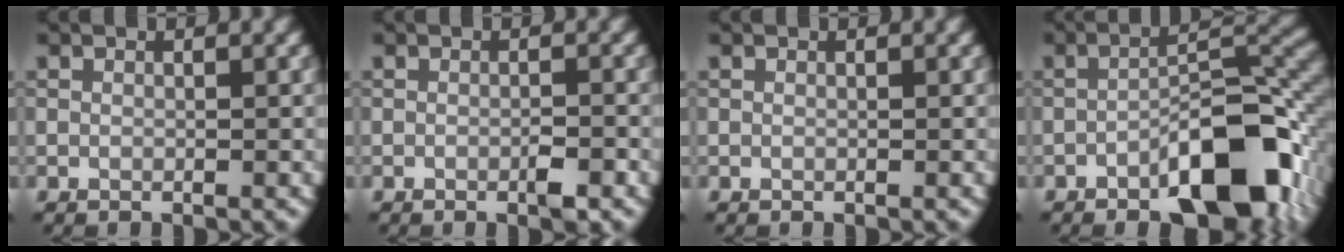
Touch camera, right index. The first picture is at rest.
{"total": 1.5, "force": [-0.7, 0.3, 1.3], "torque": [-0.021, 0.000, -0.012]}
{"total": 0.0}
{"total": 10.1, "force": [-4.8, 3.8, 8.0], "torque": [-0.110, 0.017, -0.080]}